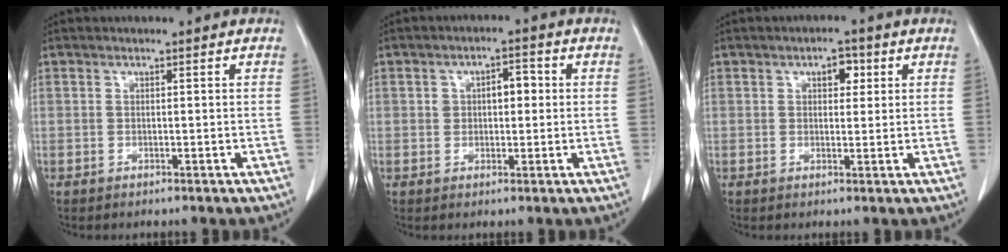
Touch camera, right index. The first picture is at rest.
{"total": 4.2, "force": [0.6, 2.4, 3.4], "torque": [-0.052, 0.020, 0.014]}
{"total": 2.9, "force": [1.2, 1.7, 2.1], "torque": [-0.032, 0.009, 0.016]}